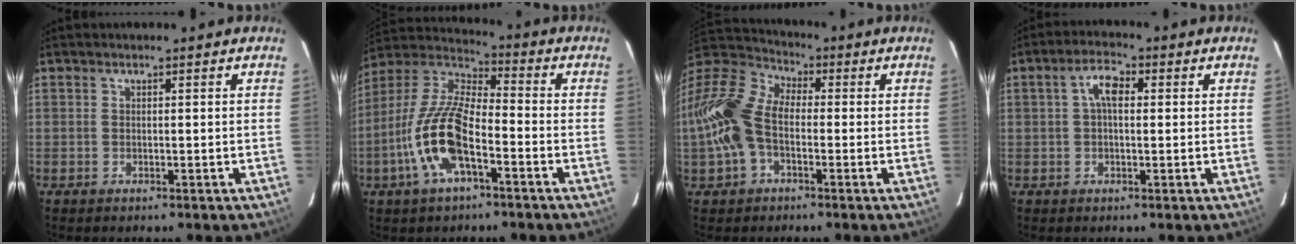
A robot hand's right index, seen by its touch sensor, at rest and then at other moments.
{"total": 15.0, "force": [-5.8, 5.4, 12.7], "torque": [-0.269, -0.003, -0.118]}
{"total": 16.9, "force": [-2.8, 11.0, 12.6], "torque": [-0.277, 0.016, -0.060]}
{"total": 4.5, "force": [0.8, 2.2, 3.8], "torque": [-0.073, 0.017, 0.014]}